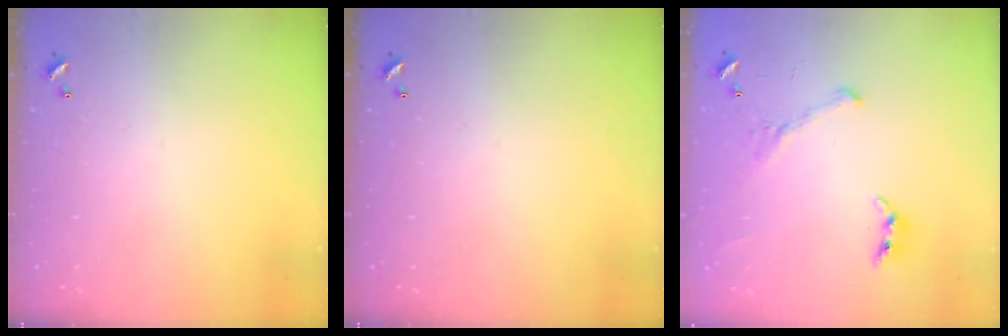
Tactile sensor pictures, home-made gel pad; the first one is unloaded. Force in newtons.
{"total": 0.0}
{"total": 2.0, "press": 2.0, "slide": 0.4}